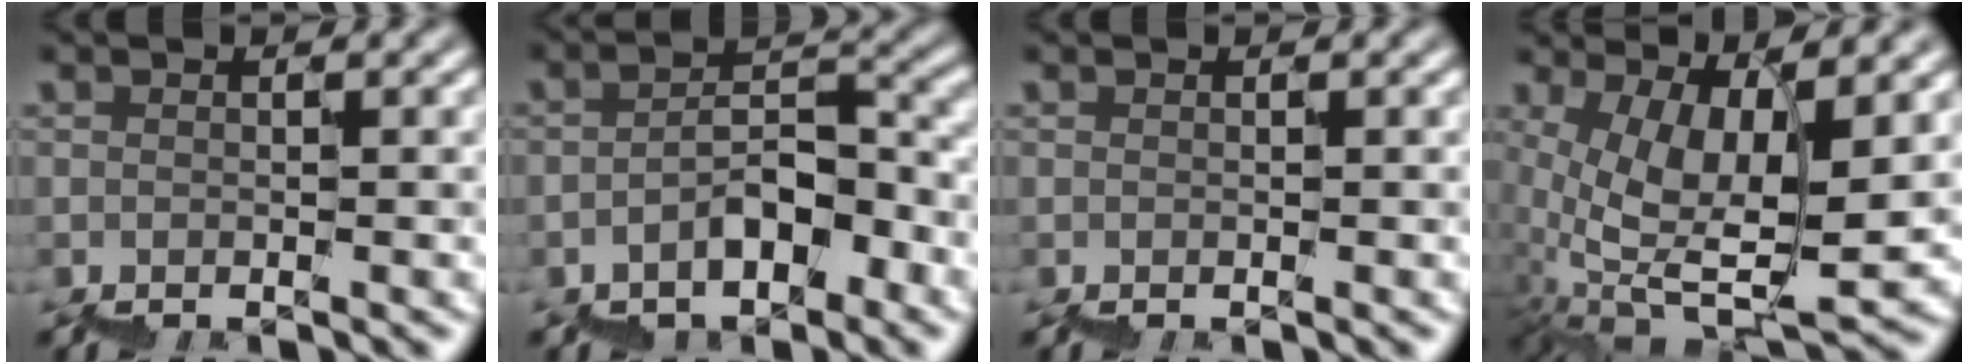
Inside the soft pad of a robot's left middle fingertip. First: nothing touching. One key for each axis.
{"total": 4.8, "fx": -2.4, "fy": 2.5, "fz": 3.2, "tx": -0.042, "ty": 0.012, "tz": -0.044}
{"total": 0.0}
{"total": 8.1, "fx": 4.5, "fy": 2.3, "fz": 6.4, "tx": -0.122, "ty": -0.005, "tz": 0.092}